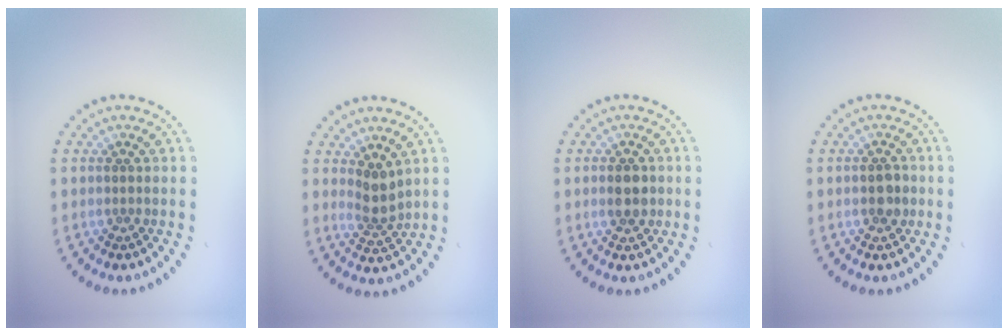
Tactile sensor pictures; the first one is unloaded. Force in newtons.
{"total": 2.3, "press": 1.9, "slide": 1.3}
{"total": 2.7, "press": 2.7, "slide": 0.1}
{"total": 1.8, "press": 1.8, "slide": 0.1}